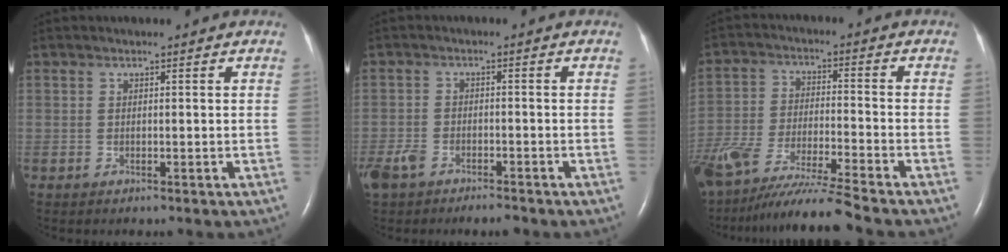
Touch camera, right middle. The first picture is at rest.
{"total": 6.6, "force": [-4.7, 2.8, 3.6], "torque": [-0.075, -0.001, -0.082]}
{"total": 14.9, "force": [-12.7, -0.8, 7.7], "torque": [-0.154, -0.035, -0.228]}